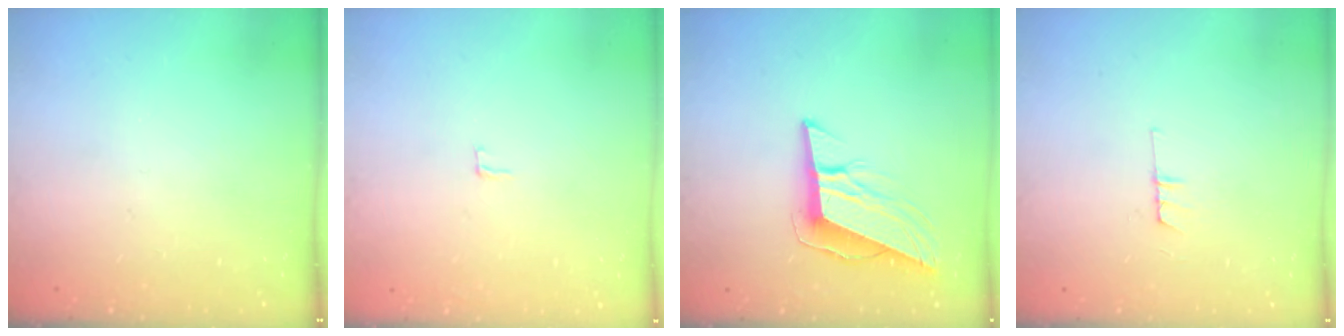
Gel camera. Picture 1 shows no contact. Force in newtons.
{"total": 2.0, "press": 2.0, "slide": 0.2}
{"total": 10.3, "press": 10.2, "slide": 1.9}
{"total": 3.7, "press": 3.7, "slide": 0.4}